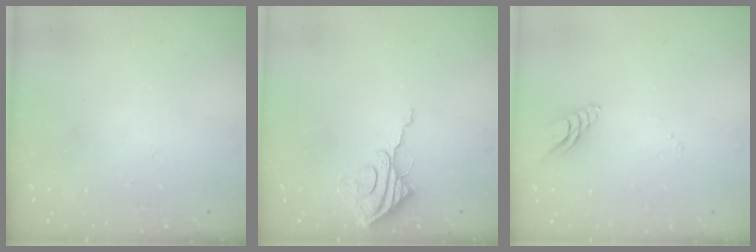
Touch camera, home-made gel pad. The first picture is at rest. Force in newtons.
{"total": 9.1, "press": 9.1, "slide": 0.6}
{"total": 7.6, "press": 7.5, "slide": 0.8}